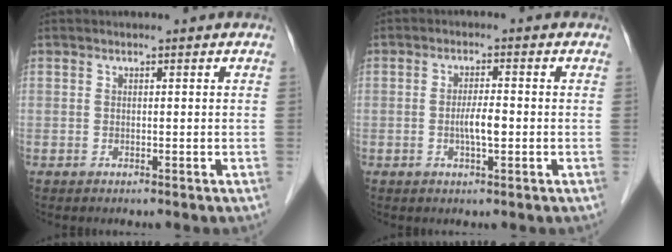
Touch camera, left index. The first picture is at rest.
{"total": 3.2, "force": [-0.7, 0.6, 3.1], "torque": [-0.062, -0.001, -0.013]}